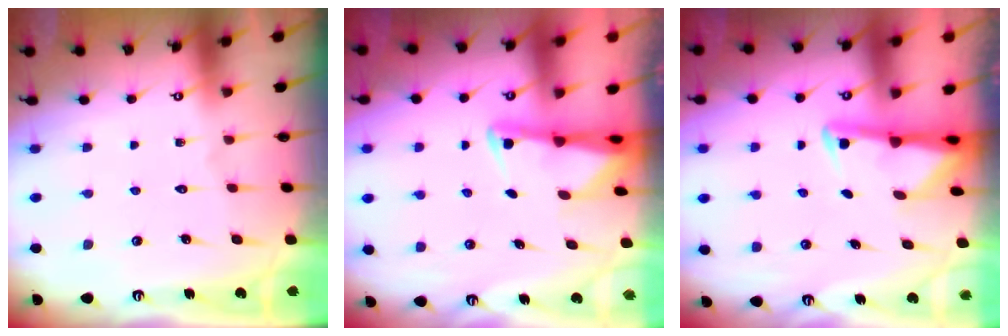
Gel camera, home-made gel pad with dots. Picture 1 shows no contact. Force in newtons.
{"total": 2.4, "press": 2.3, "slide": 0.5}
{"total": 2.8, "press": 2.7, "slide": 0.7}